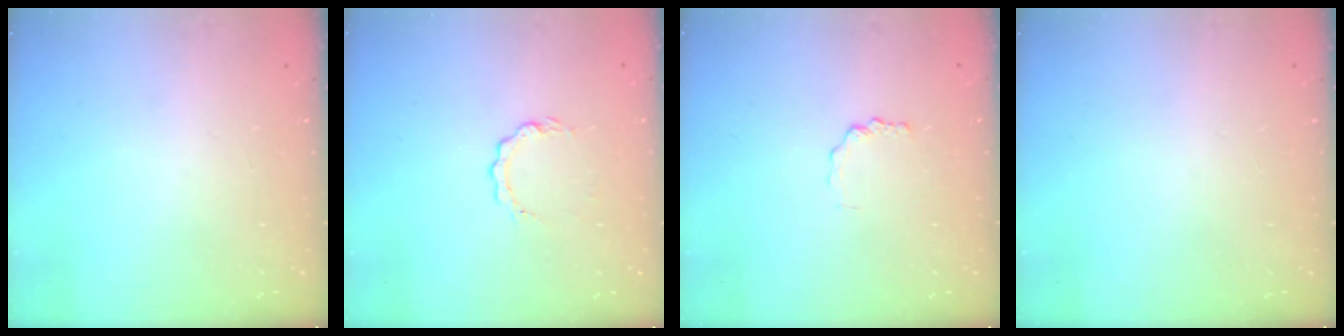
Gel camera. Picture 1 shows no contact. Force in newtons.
{"total": 4.1, "press": 4.0, "slide": 0.4}
{"total": 1.8, "press": 1.8, "slide": 0.3}
{"total": 0.0}